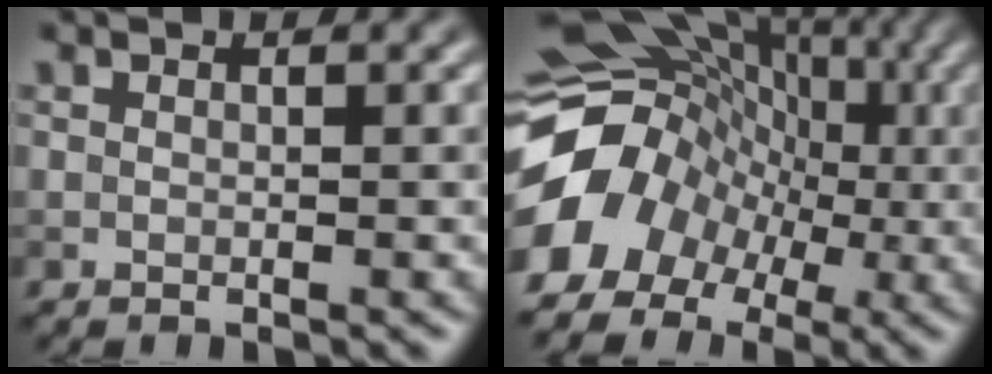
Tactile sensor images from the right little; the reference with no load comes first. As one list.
[{"total": 11.6, "force": [-2.9, 9.7, 5.6], "torque": [-0.108, -0.003, -0.051]}]